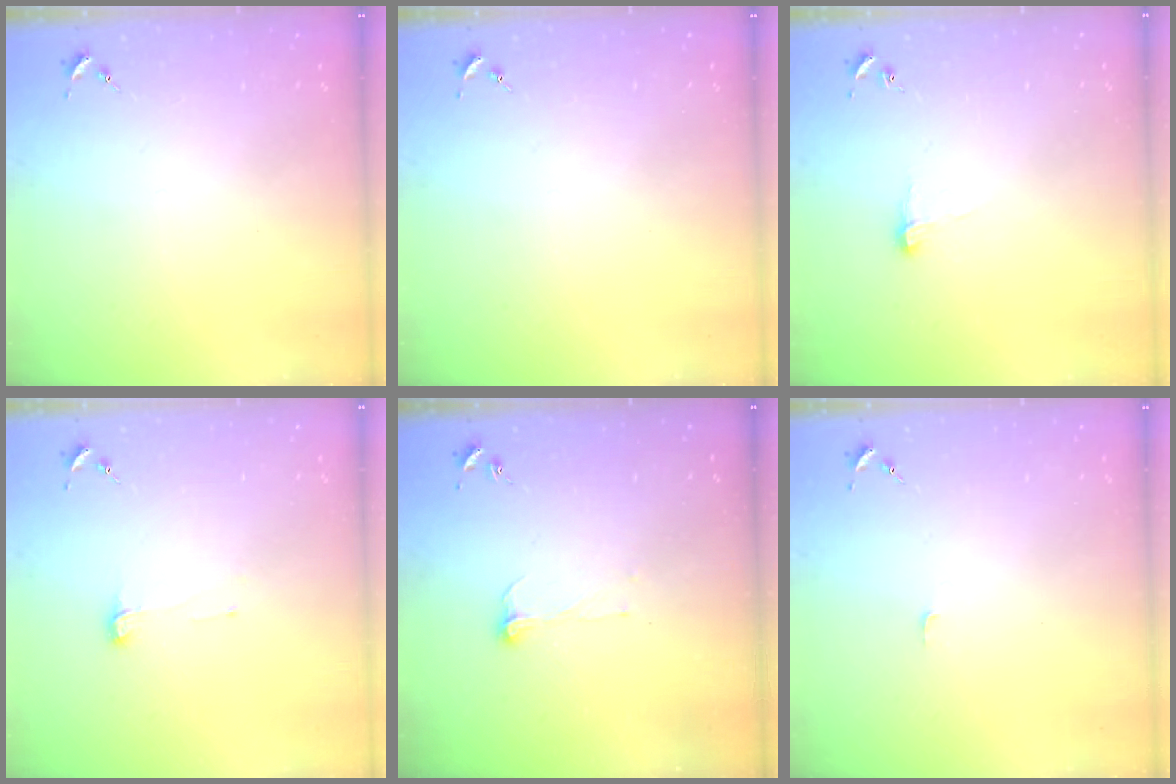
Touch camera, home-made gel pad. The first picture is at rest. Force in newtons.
{"total": 0.0}
{"total": 6.8, "press": 6.8, "slide": 0.7}
{"total": 5.1, "press": 5.0, "slide": 0.6}
{"total": 6.0, "press": 6.0, "slide": 0.5}
{"total": 2.5, "press": 2.5, "slide": 0.3}